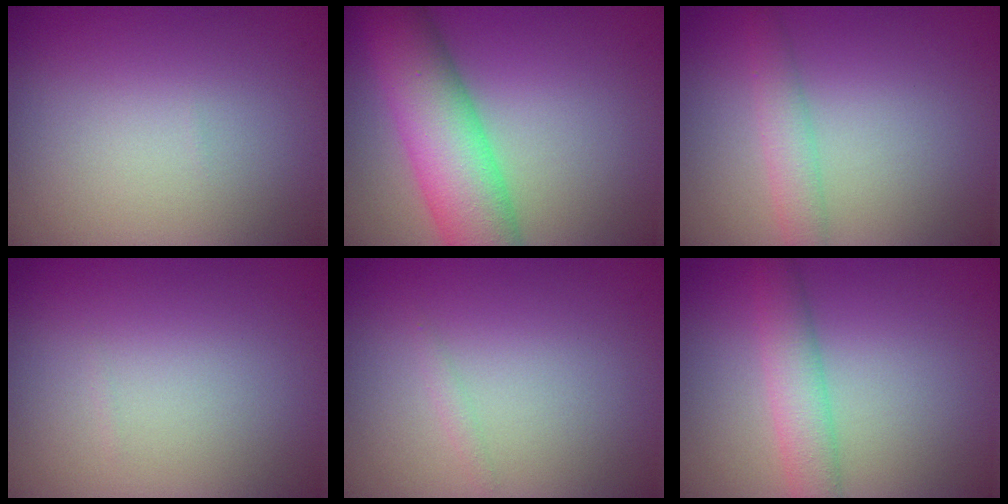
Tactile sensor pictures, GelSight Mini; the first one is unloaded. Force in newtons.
{"total": 9.0, "press": 9.0, "slide": 0.2}
{"total": 2.2, "press": 2.2, "slide": 0.1}
{"total": 0.0}
{"total": 0.6, "press": 0.6, "slide": 0.0}
{"total": 3.3, "press": 3.3, "slide": 0.0}